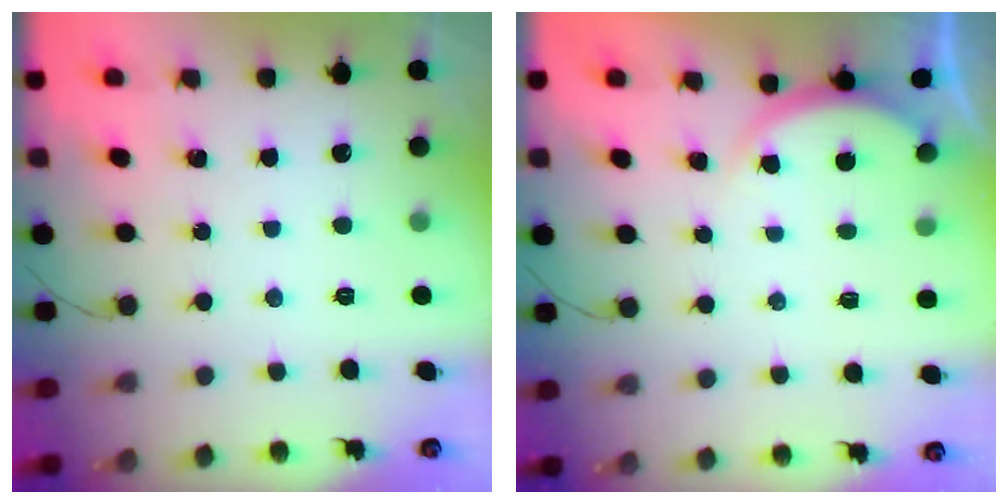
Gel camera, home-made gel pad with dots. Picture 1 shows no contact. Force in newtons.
{"total": 3.0, "press": 2.9, "slide": 0.5}